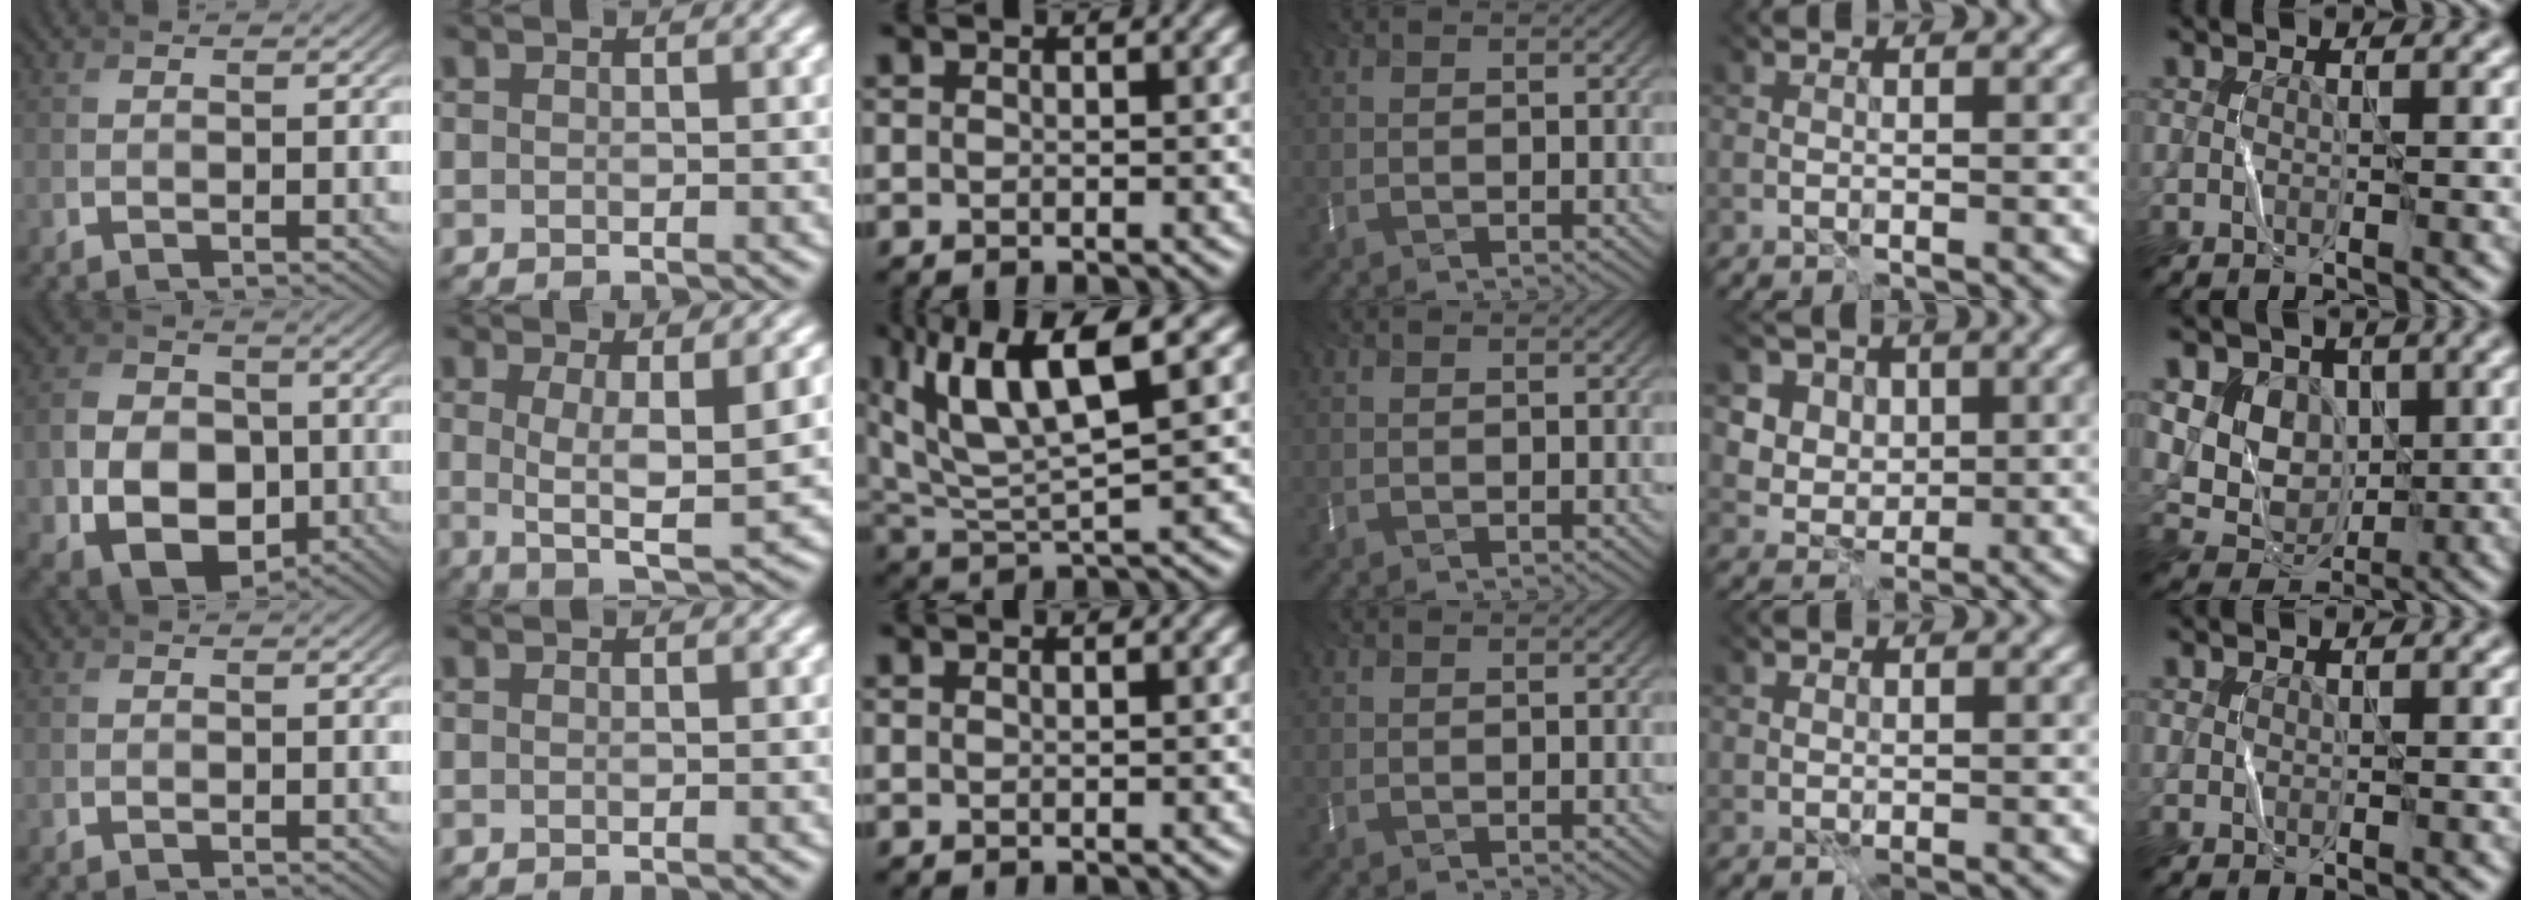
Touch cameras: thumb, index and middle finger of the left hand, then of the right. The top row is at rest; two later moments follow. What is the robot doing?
{"motion": "fold", "object": "bubble wrap"}